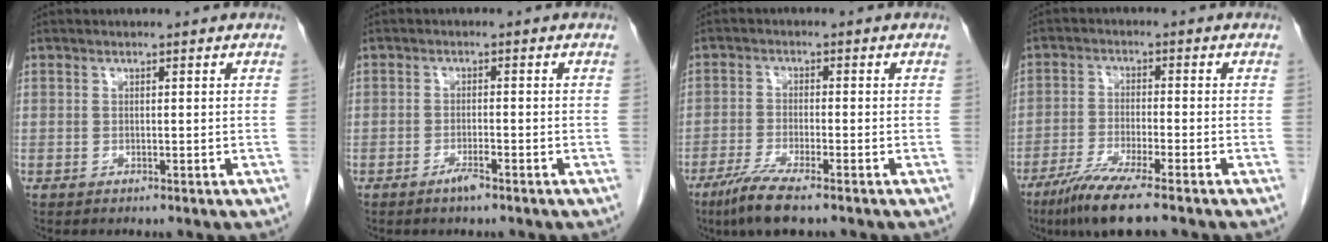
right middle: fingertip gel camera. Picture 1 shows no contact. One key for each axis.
{"total": 2.0, "fx": -1.5, "fy": 0.1, "fz": 1.4, "tx": -0.027, "ty": -0.001, "tz": -0.026}
{"total": 6.5, "fx": -4.6, "fy": 0.3, "fz": 4.7, "tx": -0.096, "ty": -0.020, "tz": -0.082}
{"total": 8.3, "fx": -6.0, "fy": -0.1, "fz": 5.8, "tx": -0.110, "ty": -0.027, "tz": -0.108}